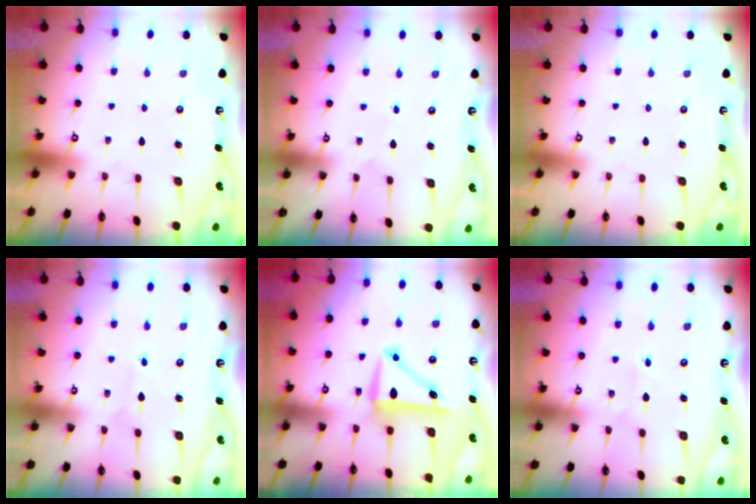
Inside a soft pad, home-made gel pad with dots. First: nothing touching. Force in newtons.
{"total": 1.6, "press": 1.6, "slide": 0.1}
{"total": 0.0}
{"total": 2.0, "press": 2.0, "slide": 0.2}
{"total": 8.1, "press": 8.0, "slide": 1.5}
{"total": 2.8, "press": 2.7, "slide": 0.4}